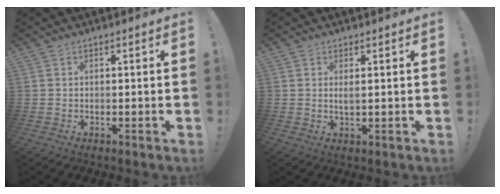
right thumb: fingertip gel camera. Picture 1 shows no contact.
{"total": 1.9, "force": [0.7, 0.1, 1.8], "torque": [-0.028, -0.006, 0.010]}